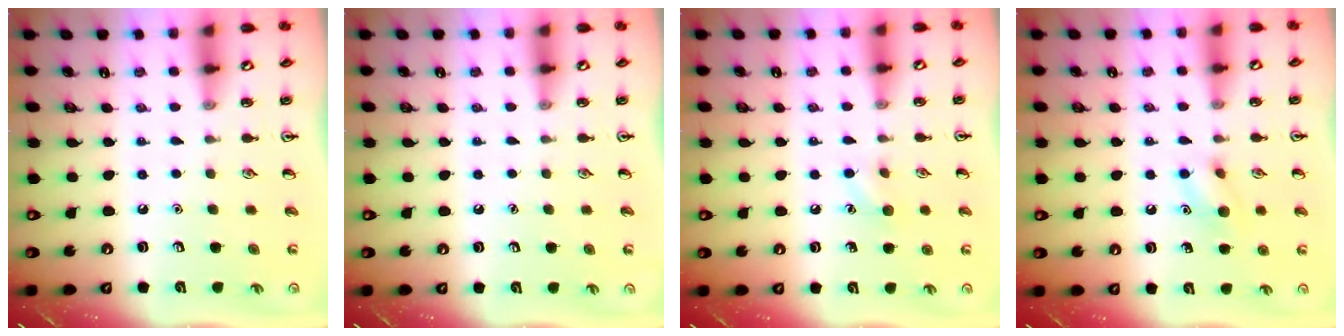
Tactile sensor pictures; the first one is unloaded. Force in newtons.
{"total": 0.0}
{"total": 6.3, "press": 6.0, "slide": 2.0}
{"total": 8.5, "press": 8.4, "slide": 1.1}